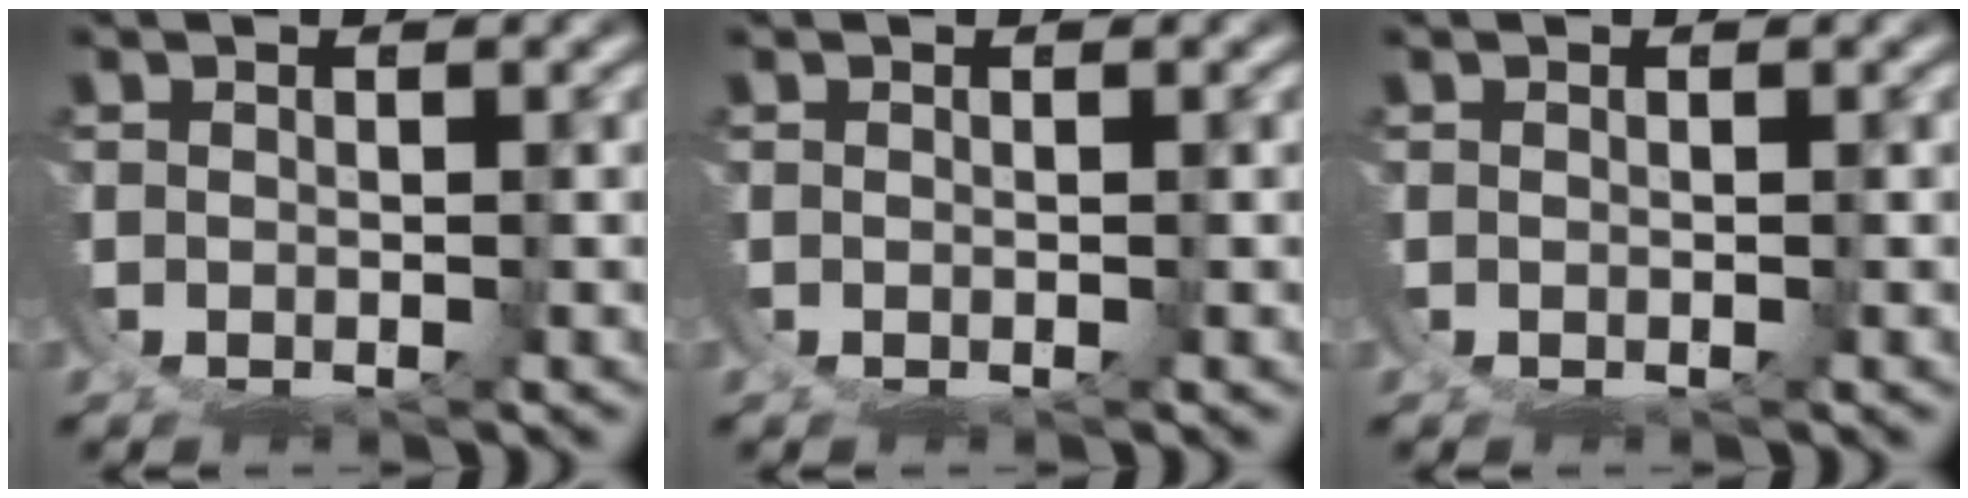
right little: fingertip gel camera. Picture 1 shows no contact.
{"total": 0.0}
{"total": 0.0}